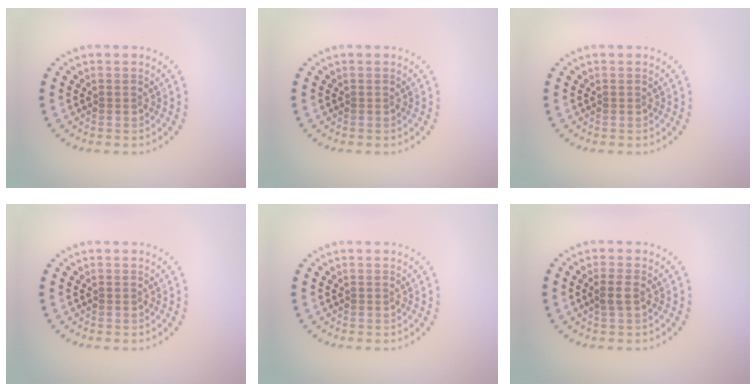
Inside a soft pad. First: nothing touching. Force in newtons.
{"total": 0.0}
{"total": 0.0}
{"total": 0.0}
{"total": 0.0}
{"total": 1.3, "press": 1.2, "slide": 0.4}